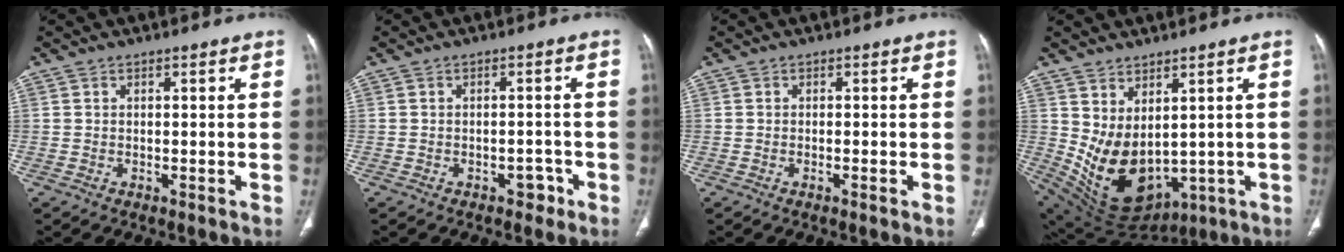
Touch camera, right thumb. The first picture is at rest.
{"total": 2.6, "force": [-1.6, 1.6, 1.3], "torque": [-0.004, 0.010, -0.018]}
{"total": 1.0, "force": [-0.4, 0.1, 0.9], "torque": [-0.018, -0.002, -0.005]}
{"total": 14.1, "force": [1.1, 8.8, 11.0], "torque": [-0.177, -0.030, 0.064]}